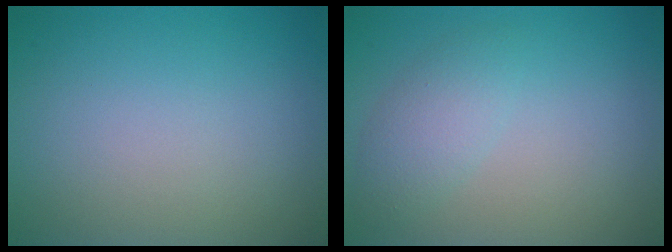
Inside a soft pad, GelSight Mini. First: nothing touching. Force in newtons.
{"total": 2.4, "press": 2.4, "slide": 0.2}